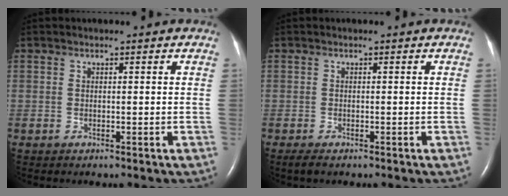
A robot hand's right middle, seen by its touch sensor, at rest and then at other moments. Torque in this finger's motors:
{"motor_torque": [0.19, -0.19, 0.01, 0.00]}